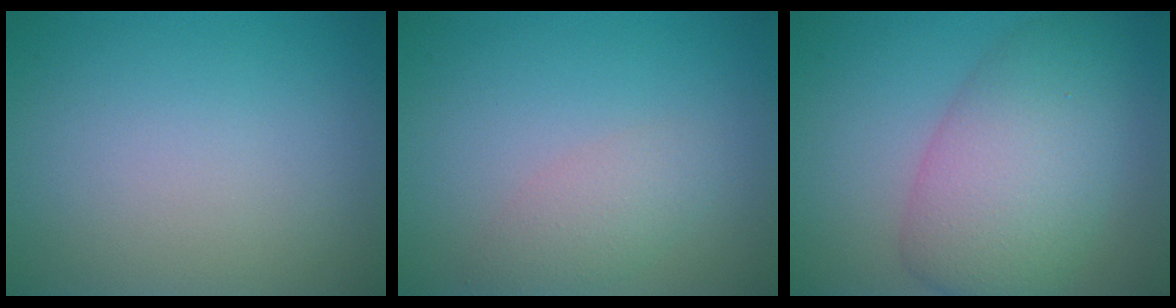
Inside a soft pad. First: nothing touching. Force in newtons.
{"total": 2.3, "press": 2.3, "slide": 0.1}
{"total": 7.8, "press": 7.7, "slide": 0.6}